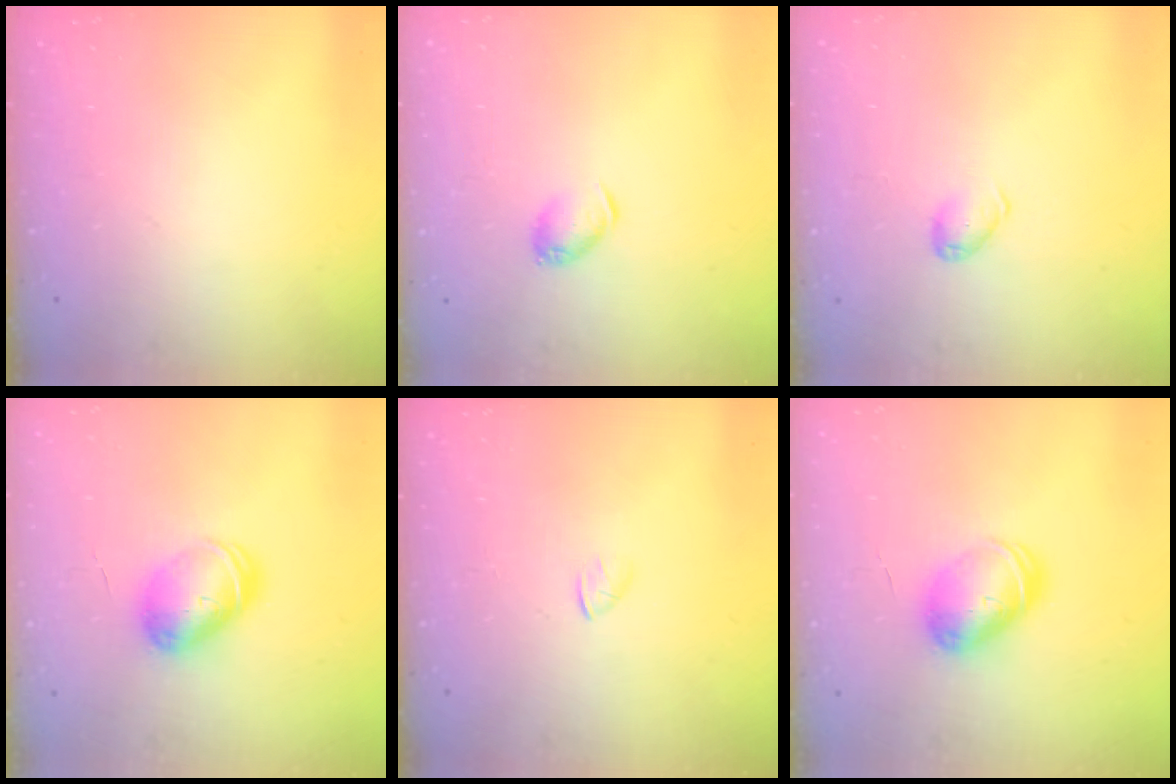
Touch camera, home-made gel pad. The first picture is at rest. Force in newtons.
{"total": 6.6, "press": 6.5, "slide": 1.2}
{"total": 5.1, "press": 5.1, "slide": 0.6}
{"total": 8.6, "press": 8.6, "slide": 0.4}
{"total": 1.5, "press": 1.4, "slide": 0.4}
{"total": 8.6, "press": 8.6, "slide": 0.4}